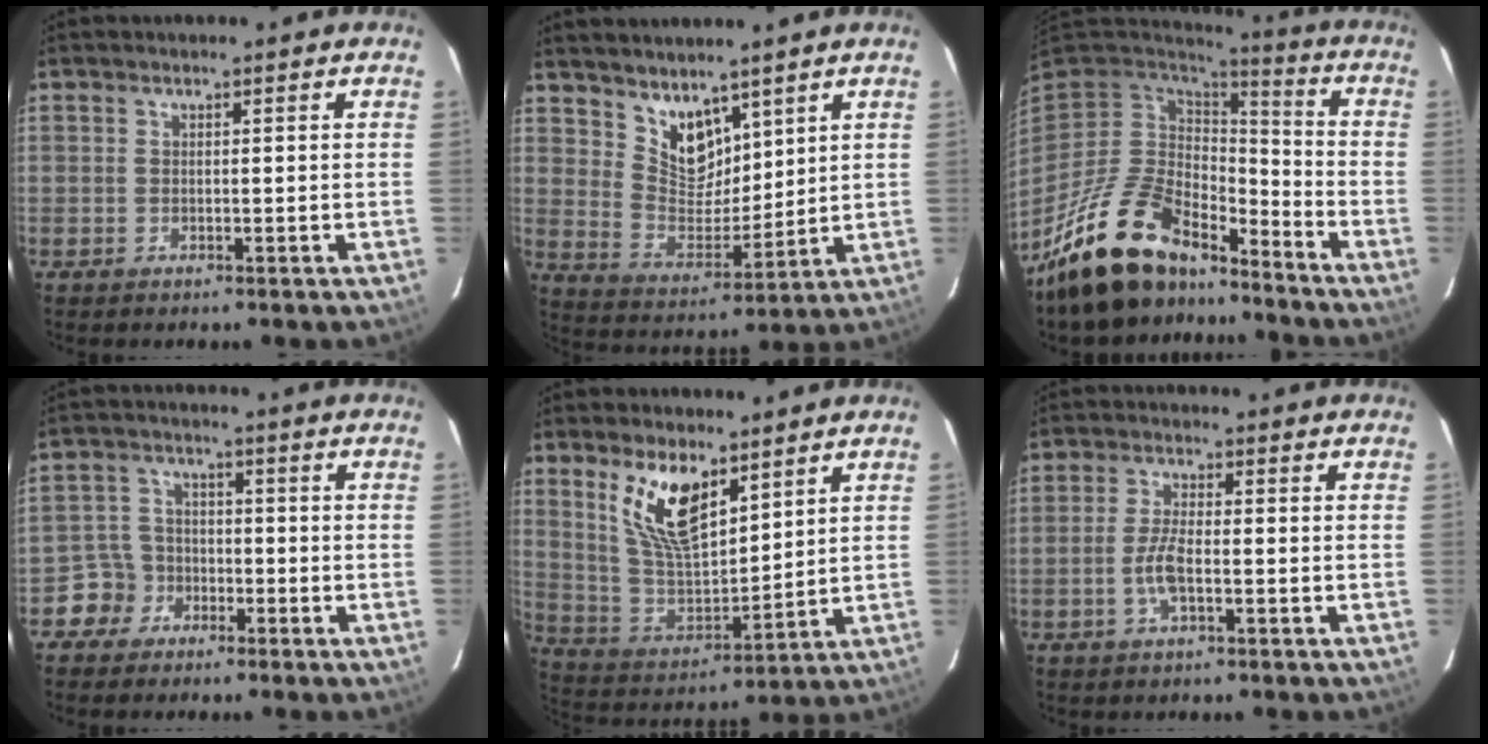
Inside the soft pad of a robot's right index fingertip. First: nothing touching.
{"total": 9.2, "force": [6.7, 5.1, 3.7], "torque": [-0.058, -0.003, 0.140]}
{"total": 18.9, "force": [-14.5, 7.7, 9.3], "torque": [-0.189, -0.013, -0.246]}
{"total": 5.3, "force": [-3.2, 4.3, -0.1], "torque": [-0.007, 0.025, -0.063]}
{"total": 13.4, "force": [7.6, 5.7, 9.4], "torque": [-0.182, 0.000, 0.160]}
{"total": 4.5, "force": [-1.6, 1.2, 4.1], "torque": [-0.088, 0.001, -0.032]}